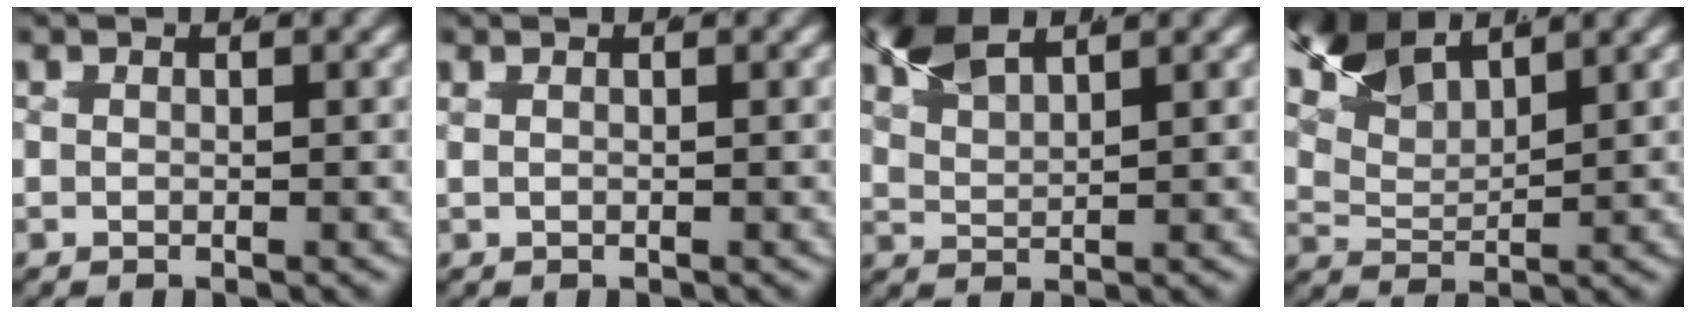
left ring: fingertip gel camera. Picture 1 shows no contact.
{"total": 0.9, "force": [0.4, 0.6, 0.5], "torque": [-0.009, 0.006, 0.003]}
{"total": 4.3, "force": [2.2, 2.4, 2.8], "torque": [-0.082, -0.003, 0.034]}
{"total": 6.3, "force": [3.0, 3.7, 4.1], "torque": [-0.100, -0.001, 0.041]}